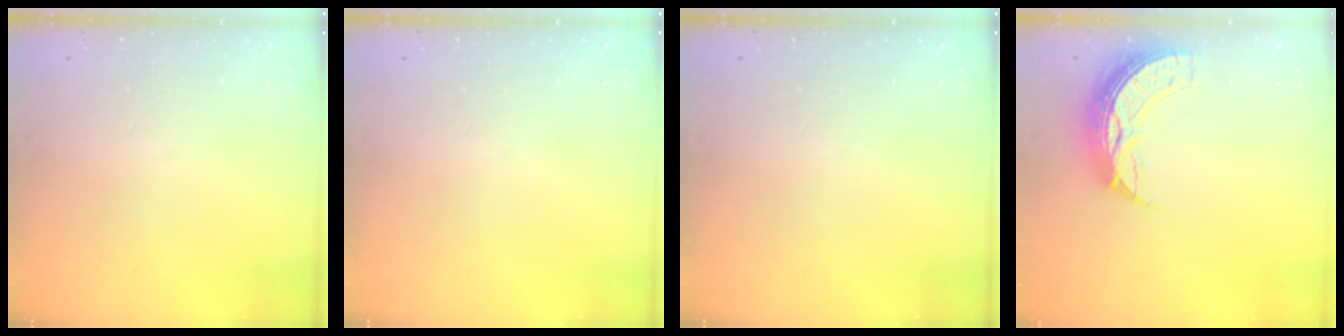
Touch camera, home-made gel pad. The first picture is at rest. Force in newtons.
{"total": 0.0}
{"total": 0.0}
{"total": 10.5, "press": 10.5, "slide": 0.8}